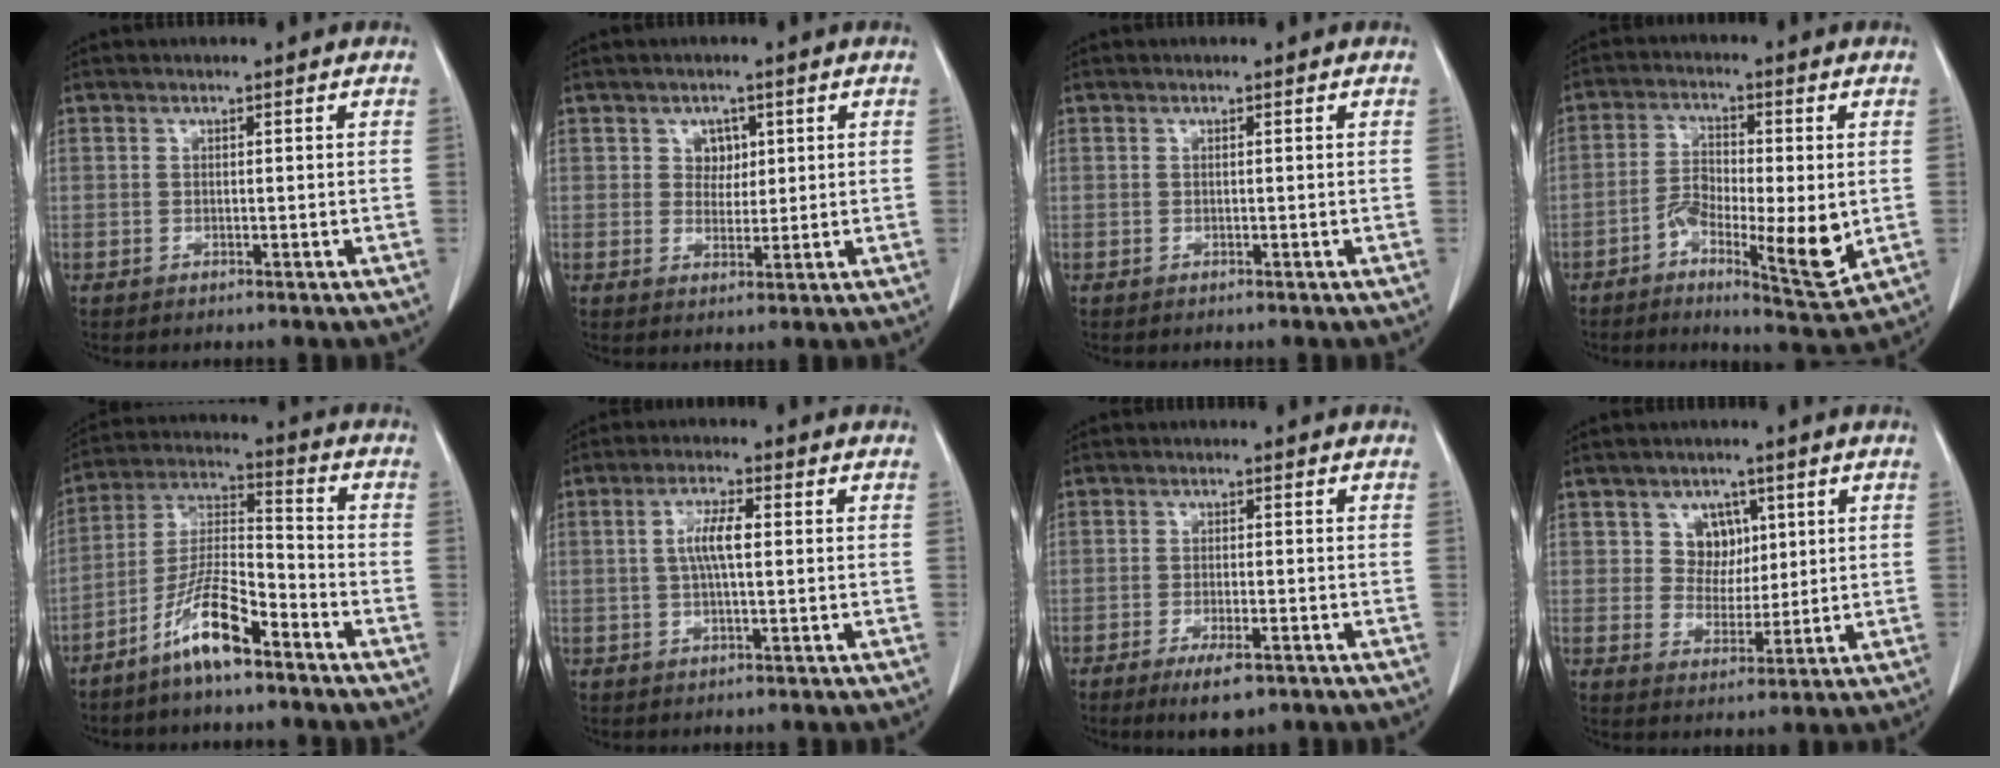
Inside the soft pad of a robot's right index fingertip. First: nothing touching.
{"total": 2.9, "force": [1.1, 2.4, 1.2], "torque": [-0.011, 0.002, 0.018]}
{"total": 0.0}
{"total": 10.5, "force": [-2.5, 2.9, 9.7], "torque": [-0.162, -0.005, -0.038]}
{"total": 10.7, "force": [-7.0, 1.9, 7.9], "torque": [-0.162, -0.006, -0.138]}
{"total": 4.8, "force": [0.5, 1.0, 4.7], "torque": [-0.094, 0.008, 0.007]}
{"total": 5.1, "force": [-3.2, 1.3, 3.8], "torque": [-0.066, -0.009, -0.045]}
{"total": 4.9, "force": [1.9, 4.2, 1.6], "torque": [-0.021, 0.007, 0.036]}